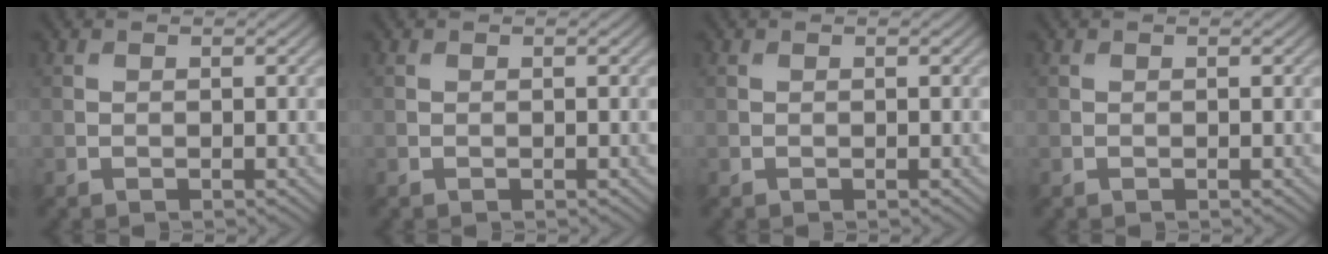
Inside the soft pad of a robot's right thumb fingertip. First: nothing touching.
{"total": 0.0}
{"total": 0.0}
{"total": 0.0}